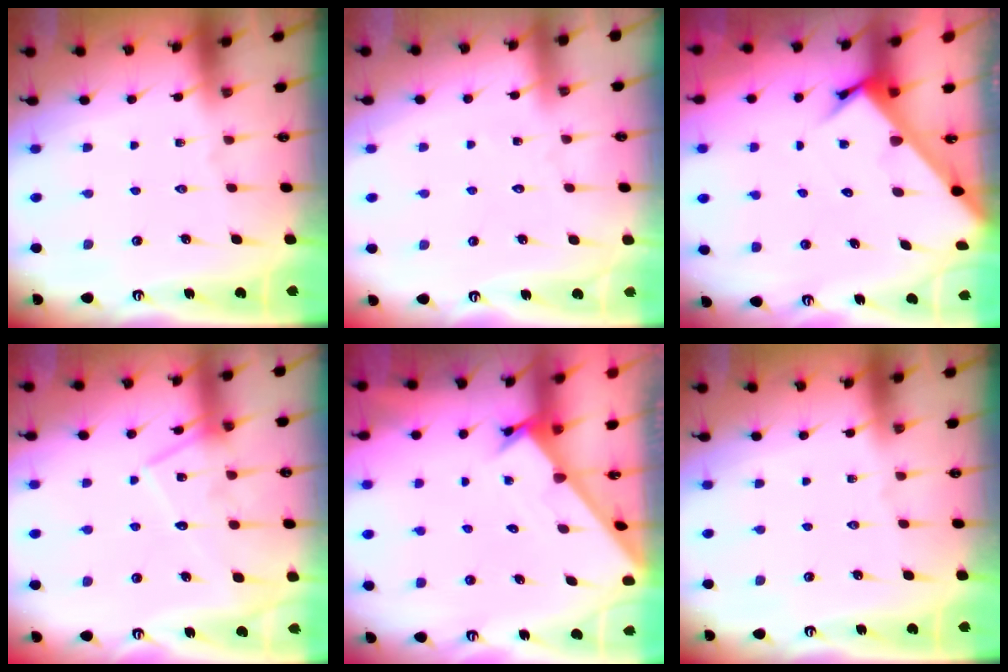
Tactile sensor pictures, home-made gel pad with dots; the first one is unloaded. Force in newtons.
{"total": 2.7, "press": 2.7, "slide": 0.2}
{"total": 3.8, "press": 3.8, "slide": 0.2}
{"total": 13.6, "press": 13.6, "slide": 1.0}
{"total": 1.6, "press": 1.6, "slide": 0.1}
{"total": 0.0}